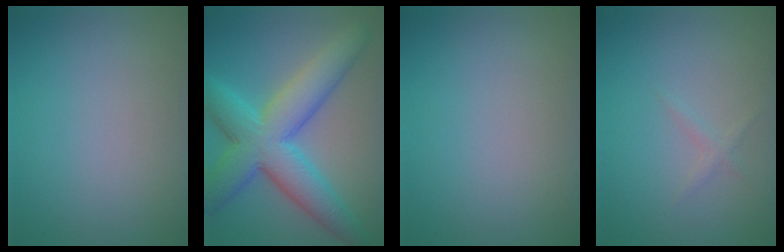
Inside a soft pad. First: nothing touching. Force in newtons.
{"total": 8.8, "press": 8.8, "slide": 0.1}
{"total": 0.0}
{"total": 0.8, "press": 0.8, "slide": 0.1}